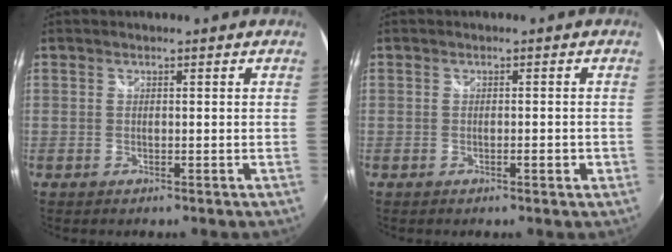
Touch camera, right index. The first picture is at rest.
{"total": 1.5, "force": [-0.5, 0.4, 1.3], "torque": [-0.017, 0.005, -0.005]}